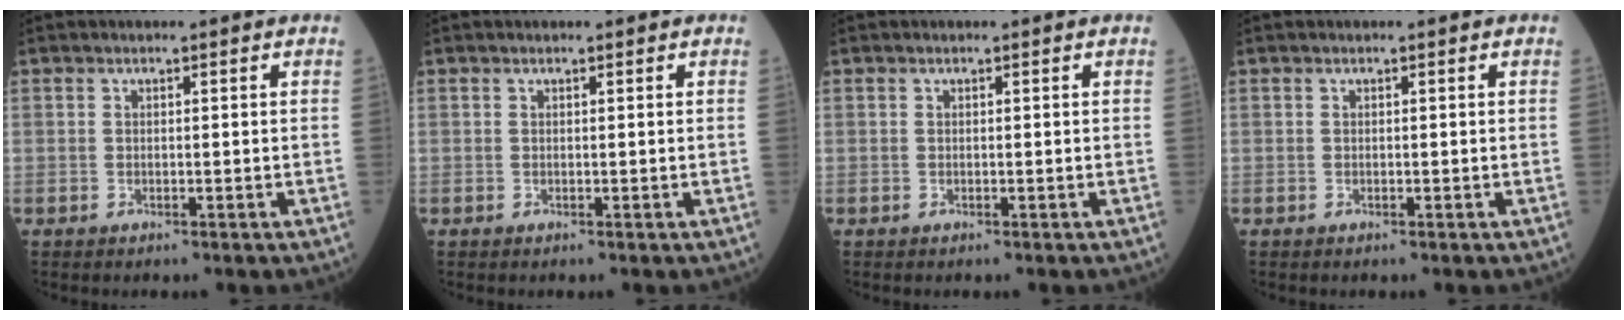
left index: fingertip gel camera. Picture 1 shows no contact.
{"total": 0.0}
{"total": 0.0}
{"total": 0.0}